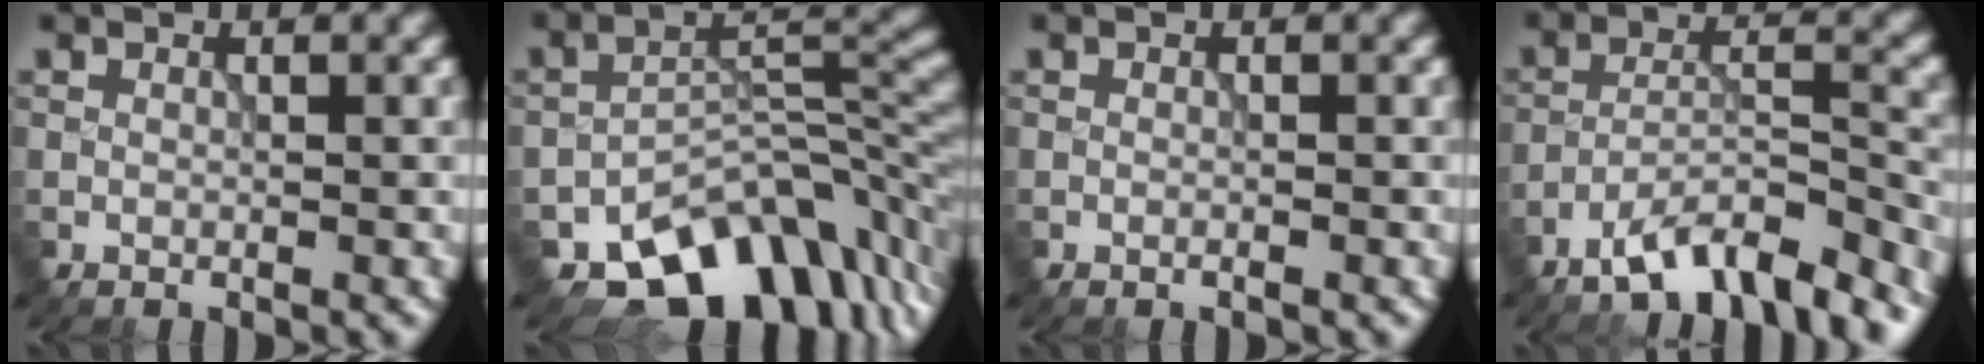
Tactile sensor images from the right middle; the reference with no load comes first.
{"total": 12.1, "force": [-7.8, 6.5, 6.6], "torque": [-0.086, -0.012, -0.132]}
{"total": 0.5, "force": [-0.3, 0.0, 0.4], "torque": [-0.006, -0.002, -0.007]}
{"total": 6.9, "force": [-5.5, 1.3, 3.9], "torque": [-0.062, 0.002, -0.097]}